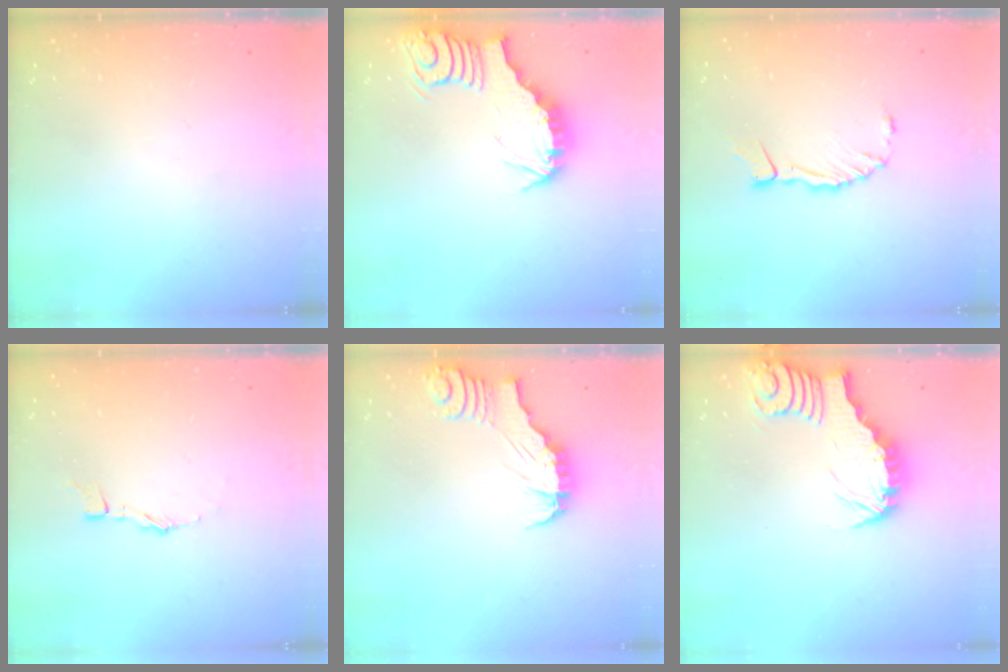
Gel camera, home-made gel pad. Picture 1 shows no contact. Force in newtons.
{"total": 3.3, "press": 3.3, "slide": 0.4}
{"total": 3.7, "press": 3.7, "slide": 0.2}
{"total": 2.5, "press": 2.5, "slide": 0.1}
{"total": 3.2, "press": 3.2, "slide": 0.2}
{"total": 2.9, "press": 2.9, "slide": 0.3}